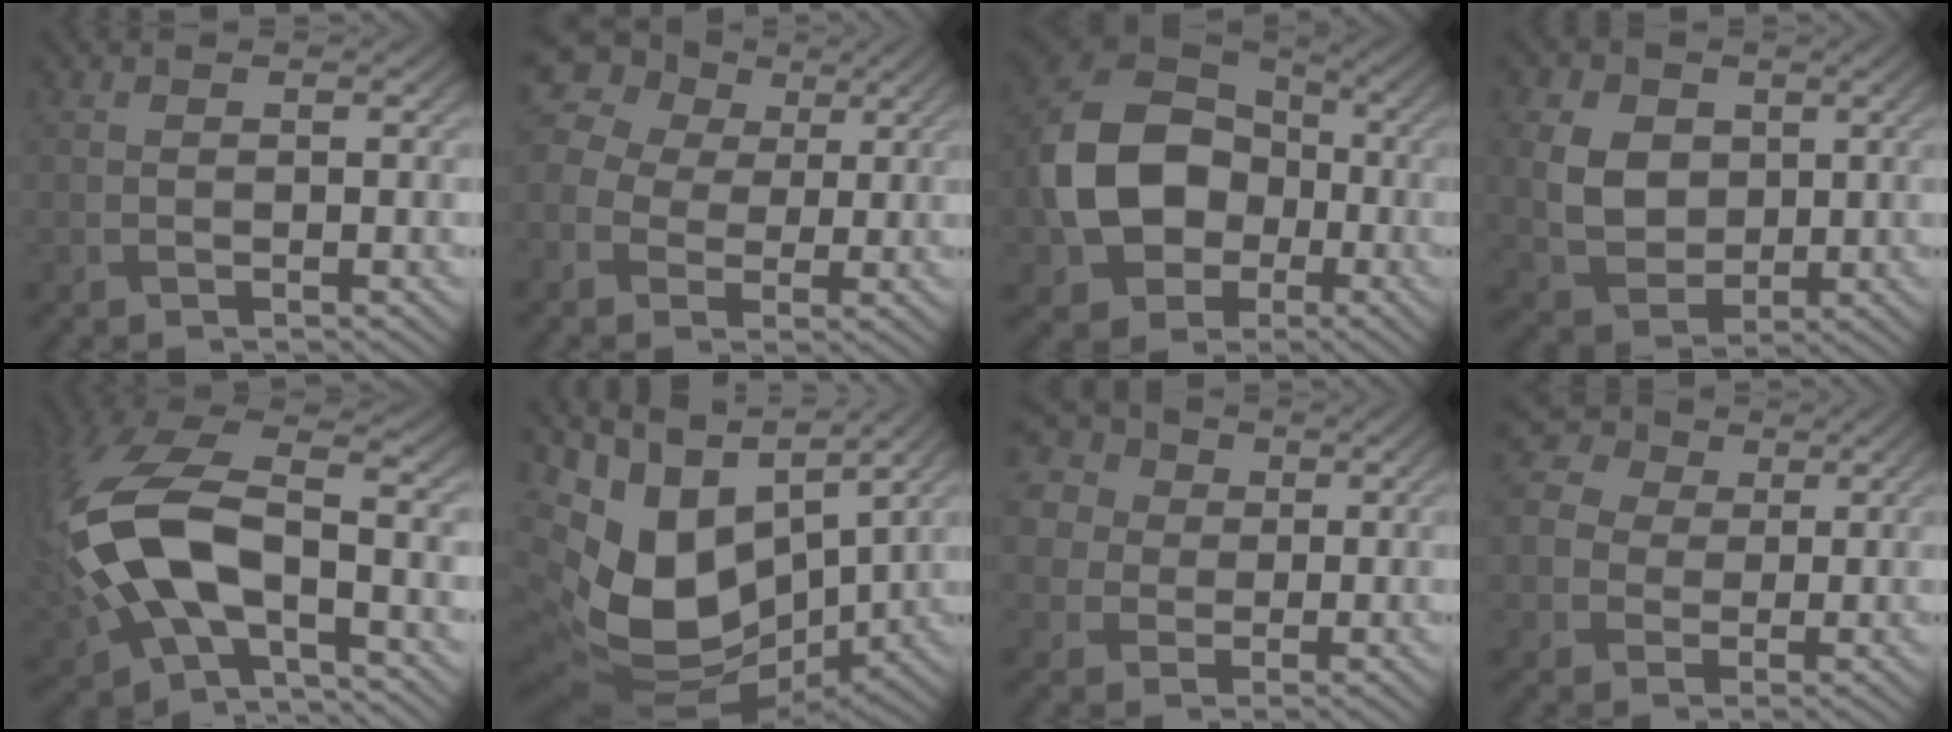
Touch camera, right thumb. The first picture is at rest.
{"total": 9.4, "force": [1.8, 7.9, 4.8], "torque": [-0.142, 0.024, 0.019]}
{"total": 13.9, "force": [-2.2, 10.8, 8.4], "torque": [-0.179, -0.005, -0.054]}
{"total": 7.3, "force": [1.2, 5.8, 4.2], "torque": [-0.112, 0.000, 0.019]}
{"total": 16.3, "force": [-1.9, 8.6, 13.7], "torque": [-0.336, 0.003, -0.041]}
{"total": 17.0, "force": [2.1, 11.1, 12.8], "torque": [-0.290, -0.021, 0.056]}
{"total": 14.3, "force": [6.1, 11.2, 6.5], "torque": [-0.203, 0.036, 0.100]}
{"total": 7.0, "force": [2.1, 6.0, 2.9], "torque": [-0.102, 0.025, 0.024]}